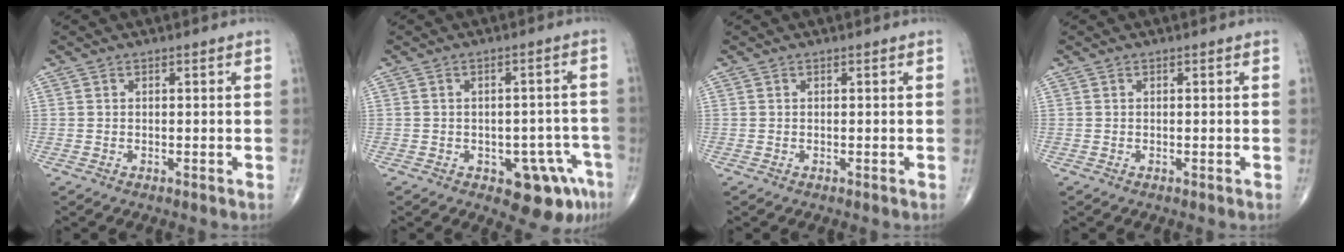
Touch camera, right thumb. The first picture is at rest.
{"total": 9.3, "force": [-4.6, 4.7, 6.6], "torque": [-0.048, 0.027, -0.051]}
{"total": 0.0}
{"total": 0.0}